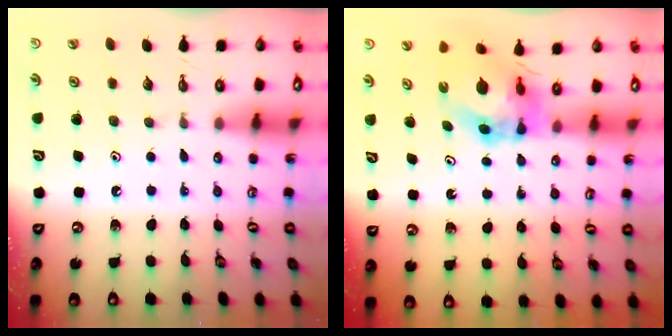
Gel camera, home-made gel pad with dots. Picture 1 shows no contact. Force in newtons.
{"total": 6.6, "press": 6.6, "slide": 0.7}